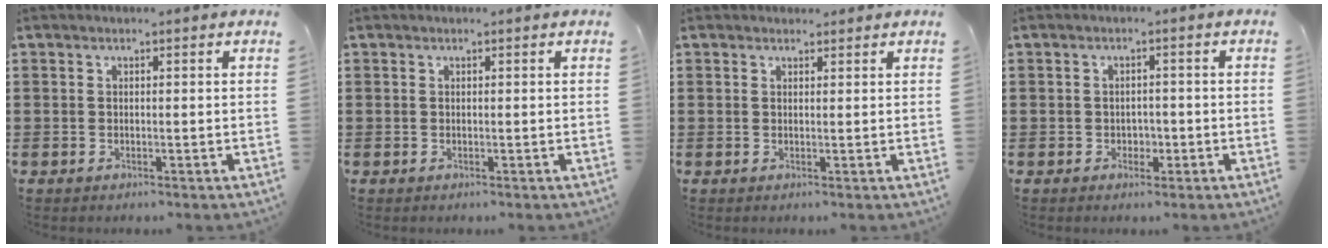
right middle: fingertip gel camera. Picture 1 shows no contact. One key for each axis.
{"total": 0.0}
{"total": 1.1, "fx": 1.0, "fy": 0.3, "fz": -0.1, "tx": 0.007, "ty": -0.003, "tz": 0.018}
{"total": 1.6, "fx": -0.7, "fy": 1.4, "fz": 0.4, "tx": -0.011, "ty": -0.001, "tz": -0.016}